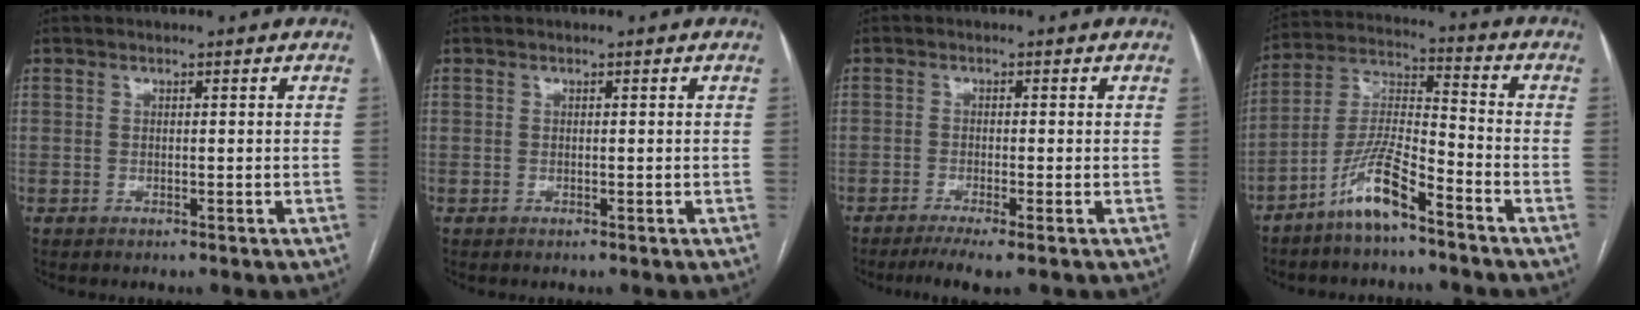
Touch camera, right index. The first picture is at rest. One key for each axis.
{"total": 0.0}
{"total": 3.9, "fx": -2.5, "fy": -0.1, "fz": 3.0, "tx": -0.052, "ty": -0.009, "tz": -0.046}
{"total": 9.7, "fx": -6.5, "fy": 1.4, "fz": 7.1, "tx": -0.151, "ty": -0.005, "tz": -0.131}